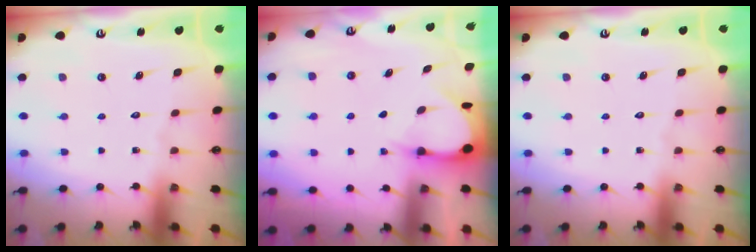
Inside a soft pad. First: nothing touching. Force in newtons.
{"total": 3.3, "press": 3.3, "slide": 0.4}
{"total": 0.0}